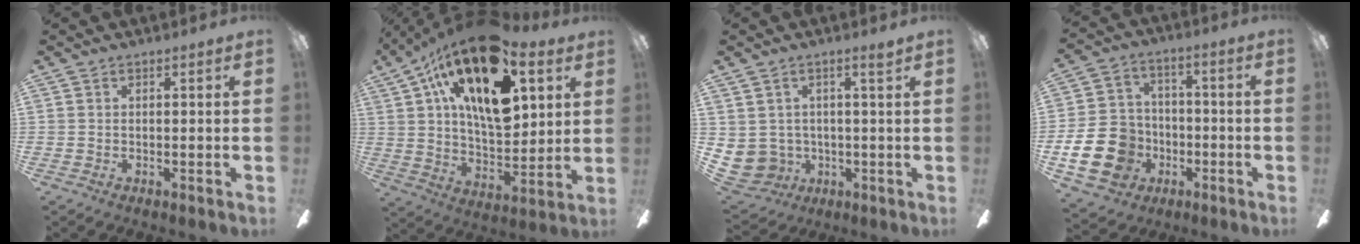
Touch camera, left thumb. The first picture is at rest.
{"total": 26.1, "force": [13.0, 11.3, 19.5], "torque": [-0.325, -0.068, 0.216]}
{"total": 5.6, "force": [1.8, 5.2, 1.1], "torque": [-0.047, -0.014, 0.039]}
{"total": 16.3, "force": [-5.7, 13.0, 8.0], "torque": [-0.177, 0.037, -0.096]}